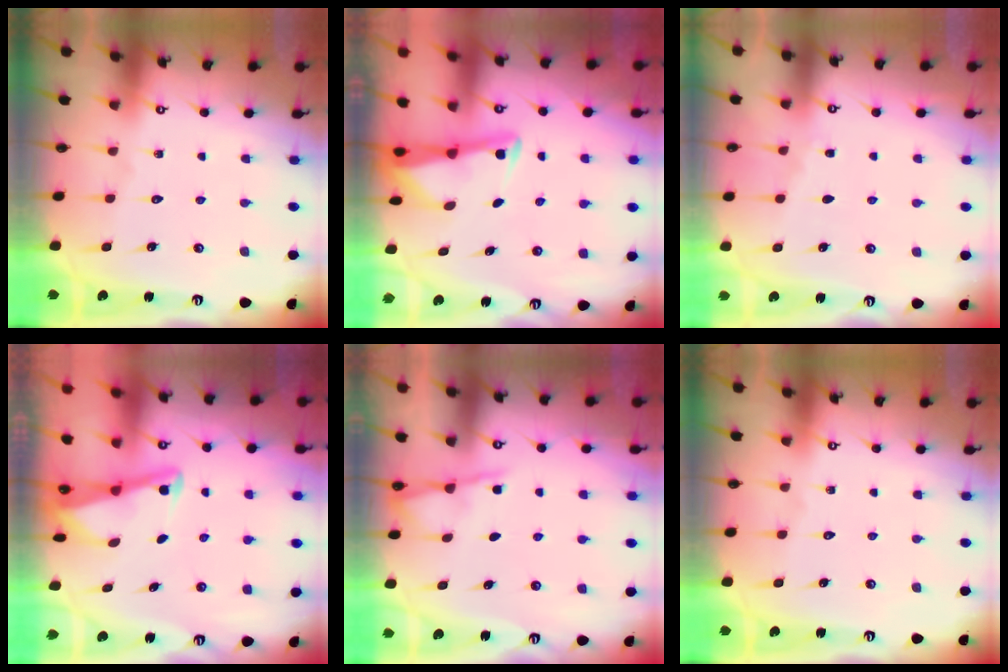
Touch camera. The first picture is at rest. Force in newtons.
{"total": 3.3, "press": 3.3, "slide": 0.3}
{"total": 2.7, "press": 2.6, "slide": 0.5}
{"total": 3.5, "press": 3.5, "slide": 0.3}
{"total": 3.4, "press": 3.4, "slide": 0.5}
{"total": 0.0}